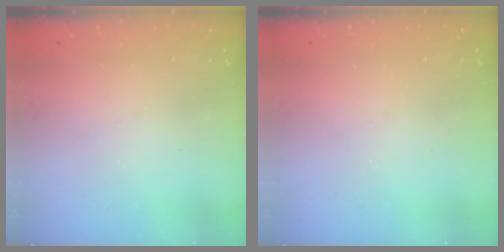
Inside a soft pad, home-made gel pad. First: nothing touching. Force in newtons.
{"total": 0.0}